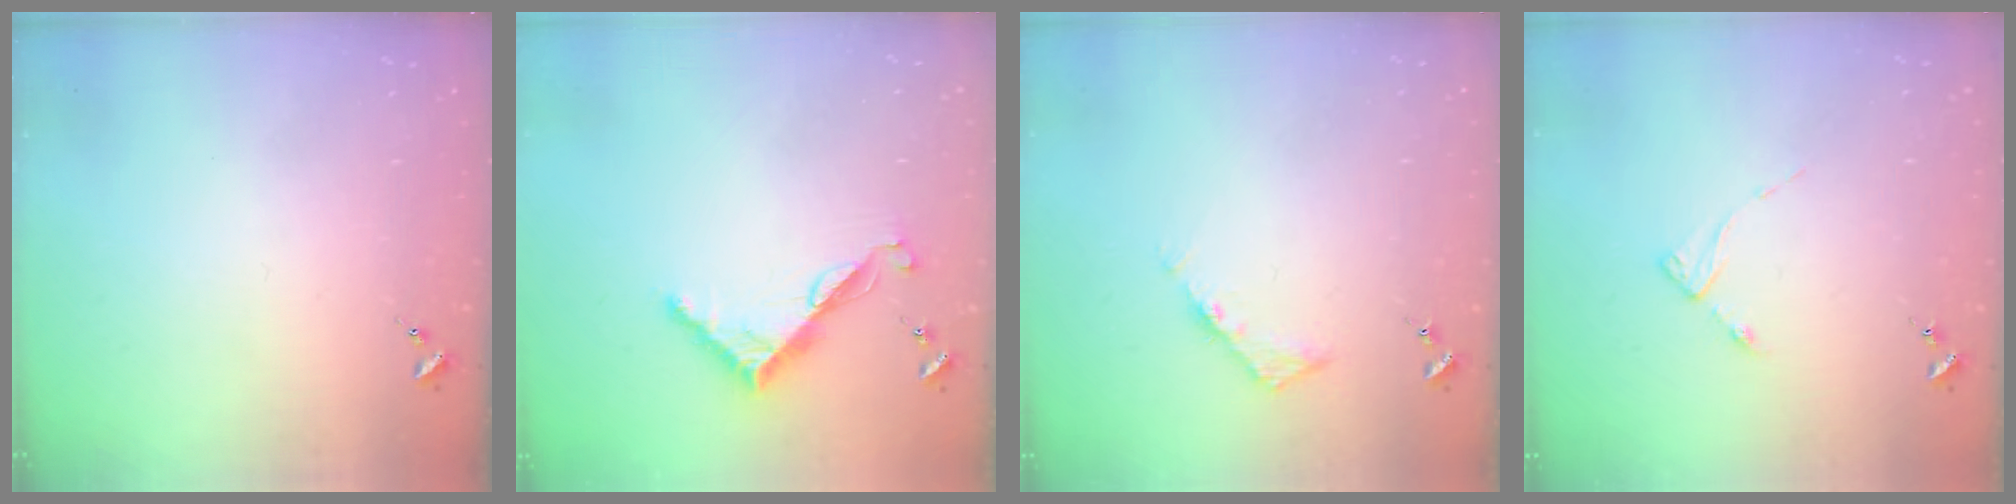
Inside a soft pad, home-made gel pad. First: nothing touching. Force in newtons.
{"total": 7.6, "press": 7.5, "slide": 0.6}
{"total": 4.5, "press": 4.5, "slide": 0.4}
{"total": 2.7, "press": 2.7, "slide": 0.4}